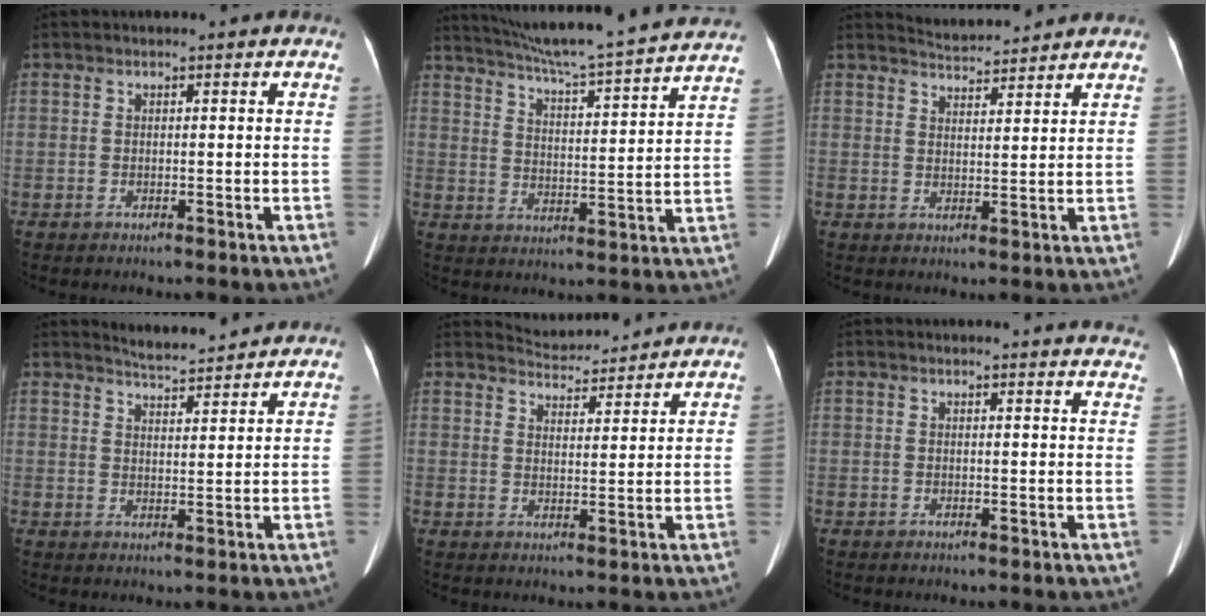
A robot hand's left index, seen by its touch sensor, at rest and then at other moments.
{"total": 21.7, "force": [19.8, -0.6, 9.0], "torque": [-0.151, -0.017, 0.270]}
{"total": 5.1, "force": [5.1, 0.2, 0.1], "torque": [-0.013, 0.013, 0.078]}
{"total": 5.4, "force": [5.4, 0.2, 0.9], "torque": [-0.024, 0.007, 0.083]}
{"total": 6.8, "force": [6.7, 0.8, 0.2], "torque": [-0.011, 0.014, 0.097]}
{"total": 8.0, "force": [7.8, 0.9, 1.1], "torque": [0.011, -0.027, 0.050]}